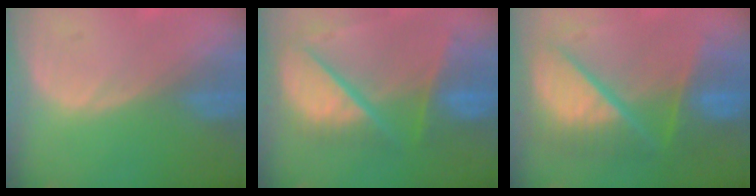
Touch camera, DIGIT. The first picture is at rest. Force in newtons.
{"total": 11.0, "press": 9.1, "slide": 6.2}
{"total": 11.0, "press": 10.9, "slide": 1.4}